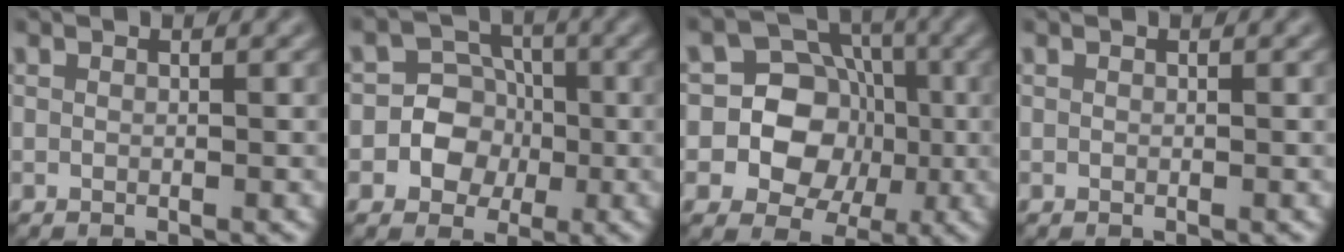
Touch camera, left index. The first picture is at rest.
{"total": 5.6, "force": [-1.2, 5.2, 1.6], "torque": [-0.002, 0.025, -0.041]}
{"total": 9.0, "force": [-0.6, 8.3, 3.5], "torque": [-0.059, 0.033, -0.035]}
{"total": 0.0}